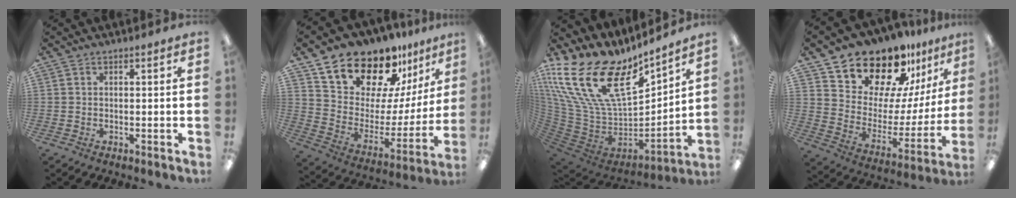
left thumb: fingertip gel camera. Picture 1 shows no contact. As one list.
[{"total": 20.0, "force": [16.8, 8.4, 6.6], "torque": [-0.125, -0.128, 0.302]}, {"total": 25.4, "force": [13.1, 12.8, 17.6], "torque": [-0.367, -0.088, 0.247]}, {"total": 18.8, "force": [16.7, 7.0, 5.0], "torque": [-0.100, -0.142, 0.296]}]